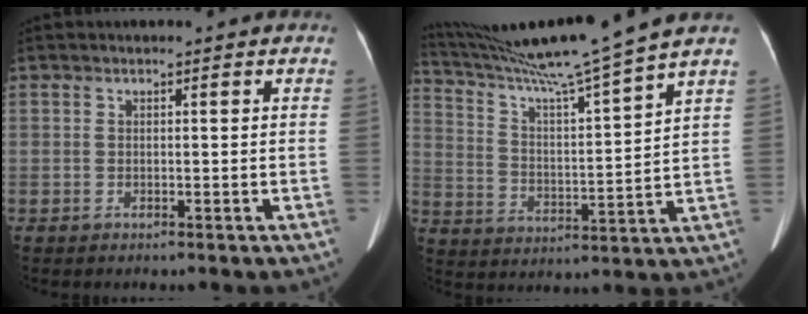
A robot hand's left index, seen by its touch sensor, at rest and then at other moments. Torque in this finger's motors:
{"motor_torque": [-0.02, -1.69, 0.04, 0.05]}